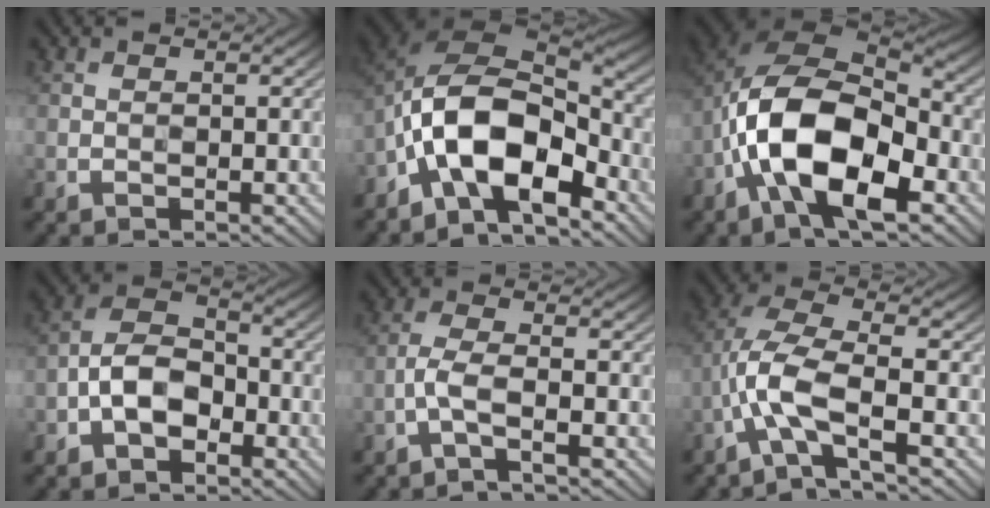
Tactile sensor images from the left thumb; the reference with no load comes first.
{"total": 12.6, "force": [-5.4, 6.2, 9.5], "torque": [-0.175, -0.005, -0.107]}
{"total": 14.5, "force": [-4.4, 7.4, 11.6], "torque": [-0.221, -0.006, -0.087]}
{"total": 6.6, "force": [-2.6, 3.9, 4.6], "torque": [-0.088, 0.017, -0.061]}
{"total": 2.9, "force": [-1.4, 0.4, 2.5], "torque": [-0.064, 0.012, -0.042]}
{"total": 7.4, "force": [-2.8, 2.1, 6.5], "torque": [-0.149, 0.015, -0.074]}